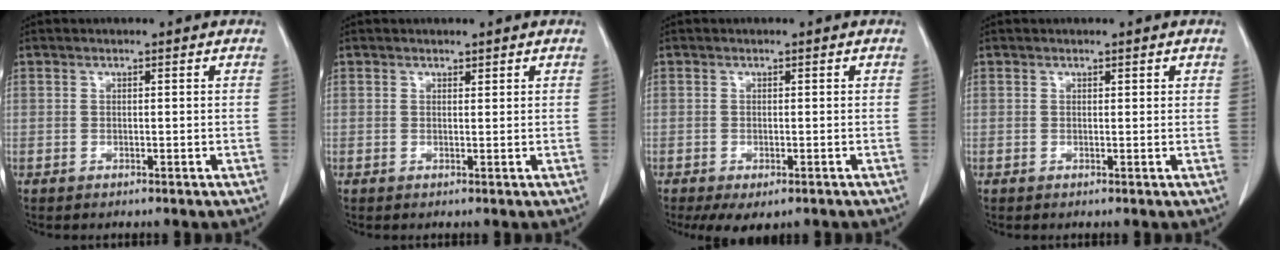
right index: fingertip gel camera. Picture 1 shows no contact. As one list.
[{"total": 0.5, "force": [0.5, 0.2, 0.1], "torque": [-0.006, -0.003, 0.007]}, {"total": 4.2, "force": [-2.6, 2.1, 2.5], "torque": [-0.036, -0.009, -0.036]}, {"total": 0.6, "force": [0.4, 0.2, 0.4], "torque": [-0.004, -0.001, 0.004]}]